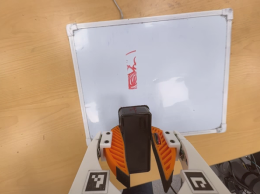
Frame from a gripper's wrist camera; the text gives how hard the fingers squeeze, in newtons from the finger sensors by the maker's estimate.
{"total": 11.0, "left": 10.6, "right": 11.5}